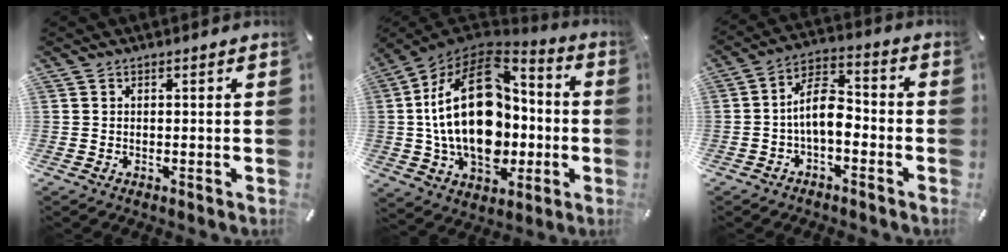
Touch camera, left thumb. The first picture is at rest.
{"total": 27.0, "force": [-0.3, 17.8, 20.3], "torque": [-0.397, -0.002, 0.000]}
{"total": 10.4, "force": [-2.2, 5.5, 8.5], "torque": [-0.158, 0.019, -0.035]}